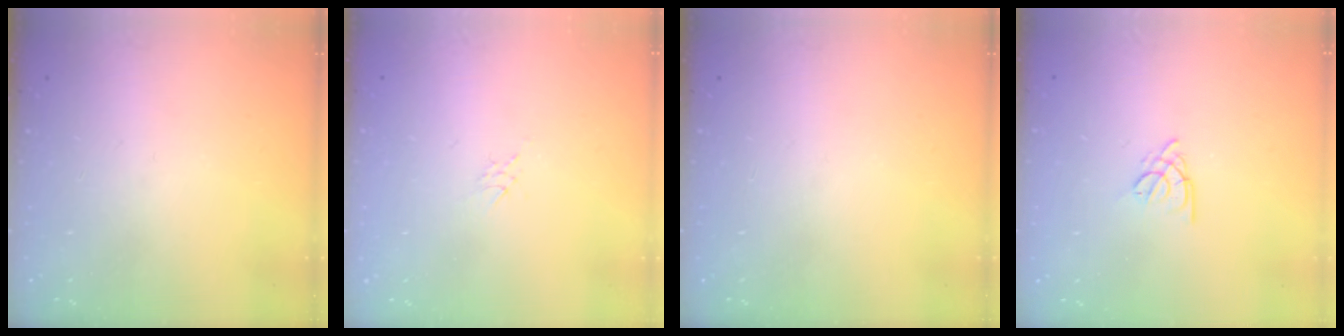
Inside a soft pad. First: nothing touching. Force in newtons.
{"total": 2.2, "press": 2.2, "slide": 0.4}
{"total": 0.0}
{"total": 2.5, "press": 2.5, "slide": 0.7}